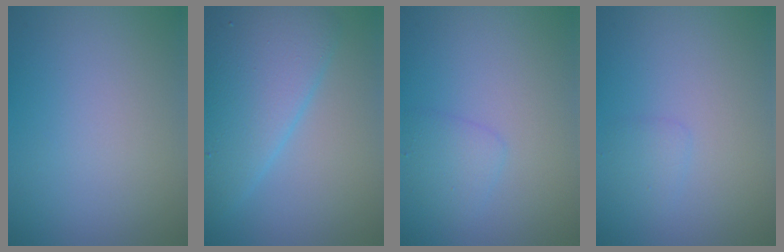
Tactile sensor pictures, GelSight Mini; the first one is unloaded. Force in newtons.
{"total": 7.2, "press": 7.2, "slide": 0.3}
{"total": 1.7, "press": 1.7, "slide": 0.2}
{"total": 0.9, "press": 0.9, "slide": 0.2}